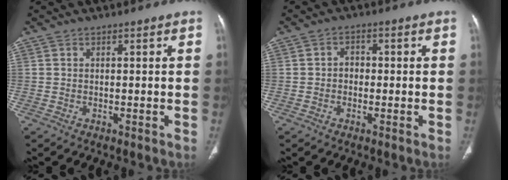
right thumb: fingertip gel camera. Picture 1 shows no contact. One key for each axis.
{"total": 2.5, "fx": -0.3, "fy": 2.1, "fz": 1.3, "tx": -0.006, "ty": 0.010, "tz": -0.010}